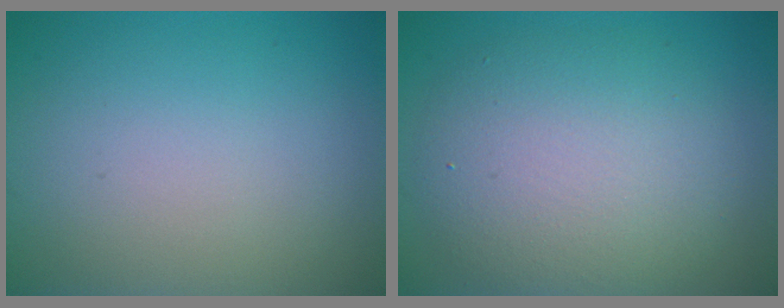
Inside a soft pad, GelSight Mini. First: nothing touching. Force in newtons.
{"total": 6.9, "press": 6.9, "slide": 0.3}